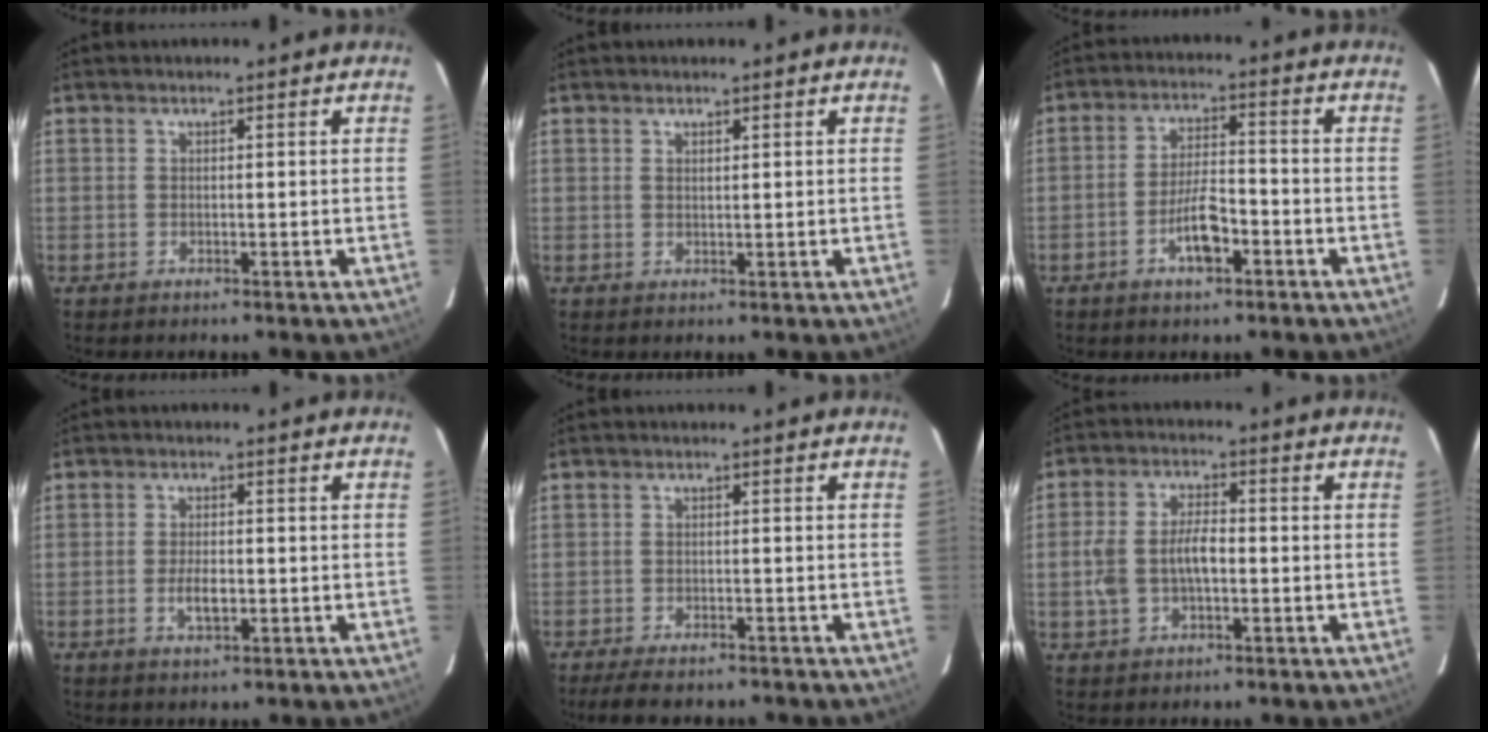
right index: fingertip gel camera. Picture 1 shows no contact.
{"total": 0.7, "force": [0.5, 0.3, 0.3], "torque": [-0.005, 0.001, 0.010]}
{"total": 7.0, "force": [-3.5, 2.4, 5.5], "torque": [-0.109, 0.006, -0.058]}
{"total": 3.7, "force": [-1.1, 1.5, 3.2], "torque": [-0.065, -0.002, -0.018]}
{"total": 7.5, "force": [-6.2, 2.1, 3.6], "torque": [-0.083, -0.020, -0.099]}
{"total": 7.6, "force": [-1.3, 4.3, 6.2], "torque": [-0.128, 0.010, -0.019]}